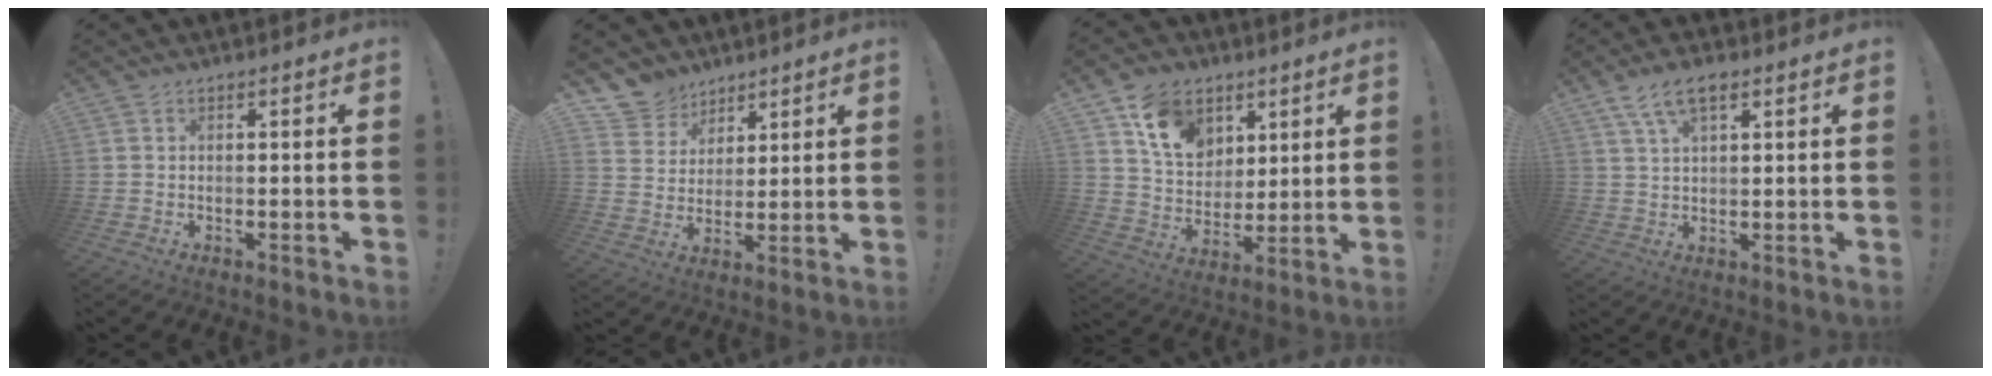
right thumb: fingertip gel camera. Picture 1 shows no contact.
{"total": 9.0, "force": [6.7, 6.0, 0.7], "torque": [-0.026, -0.054, 0.135]}
{"total": 14.3, "force": [7.6, 10.6, 5.9], "torque": [-0.101, -0.032, 0.151]}
{"total": 7.4, "force": [4.0, 3.1, 5.4], "torque": [-0.098, -0.004, 0.074]}